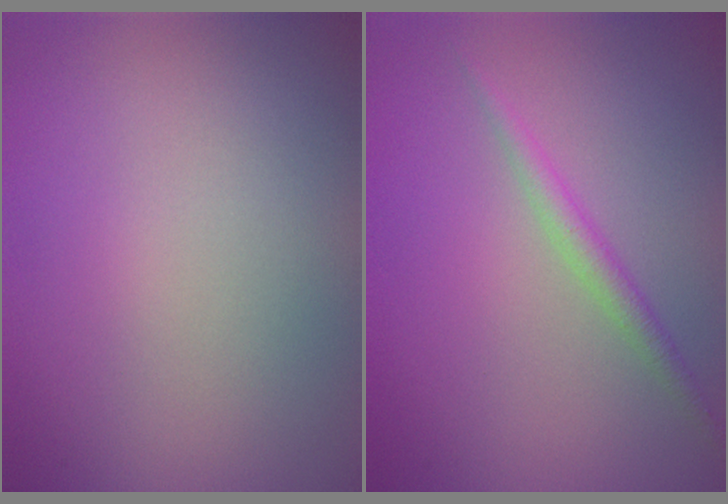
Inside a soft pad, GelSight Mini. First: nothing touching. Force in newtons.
{"total": 1.6, "press": 1.6, "slide": 0.0}